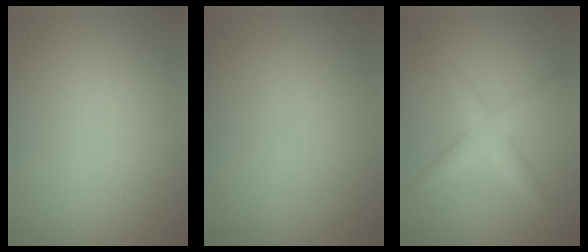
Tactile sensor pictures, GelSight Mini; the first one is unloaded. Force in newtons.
{"total": 0.0}
{"total": 3.0, "press": 3.0, "slide": 0.1}